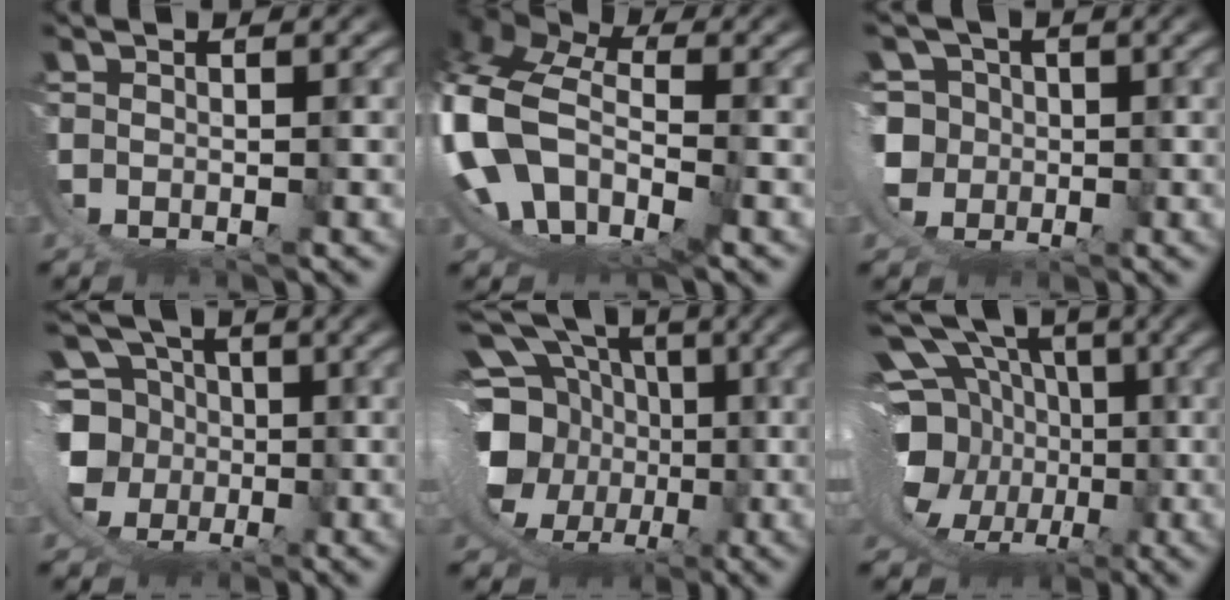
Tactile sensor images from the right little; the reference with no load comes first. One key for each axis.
{"total": 16.0, "fx": -1.8, "fy": 13.2, "fz": 8.9, "tx": -0.262, "ty": -0.063, "tz": -0.029}
{"total": 10.5, "fx": -0.7, "fy": 9.9, "fz": 3.5, "tx": -0.115, "ty": -0.040, "tz": -0.010}
{"total": 11.3, "fx": -0.2, "fy": 9.7, "fz": 5.9, "tx": -0.130, "ty": -0.048, "tz": 0.003}
{"total": 15.4, "fx": 1.2, "fy": 11.7, "fz": 10.0, "tx": -0.188, "ty": -0.034, "tz": 0.019}
{"total": 15.5, "fx": 1.1, "fy": 11.5, "fz": 10.3, "tx": -0.189, "ty": -0.039, "tz": 0.020}